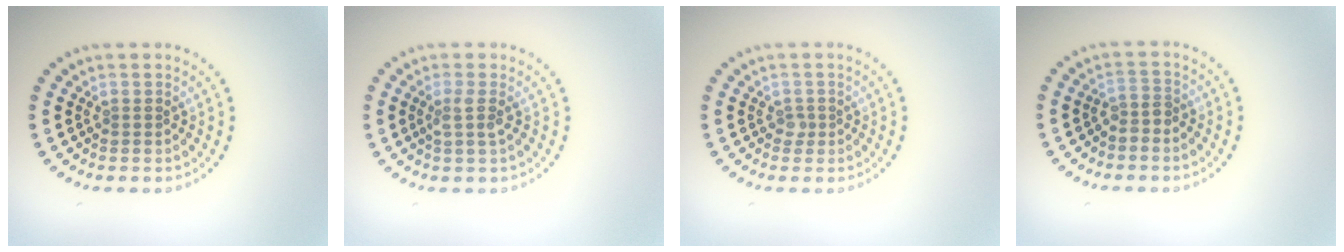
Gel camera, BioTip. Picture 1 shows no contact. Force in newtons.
{"total": 1.4, "press": 1.0, "slide": 1.0}
{"total": 0.8, "press": 0.6, "slide": 0.5}
{"total": 1.6, "press": 1.2, "slide": 1.1}